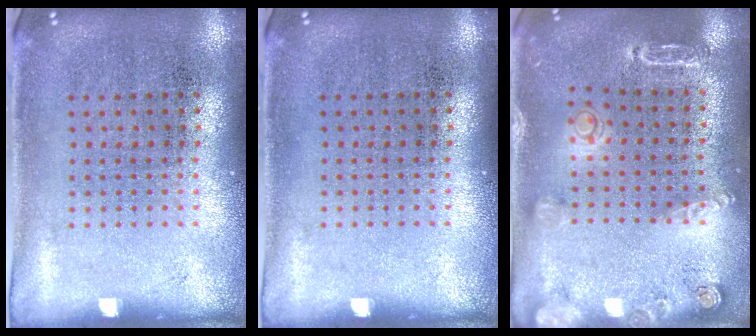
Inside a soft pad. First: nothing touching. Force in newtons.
{"total": 0.0}
{"total": 1.8, "press": 1.8, "slide": 0.1}